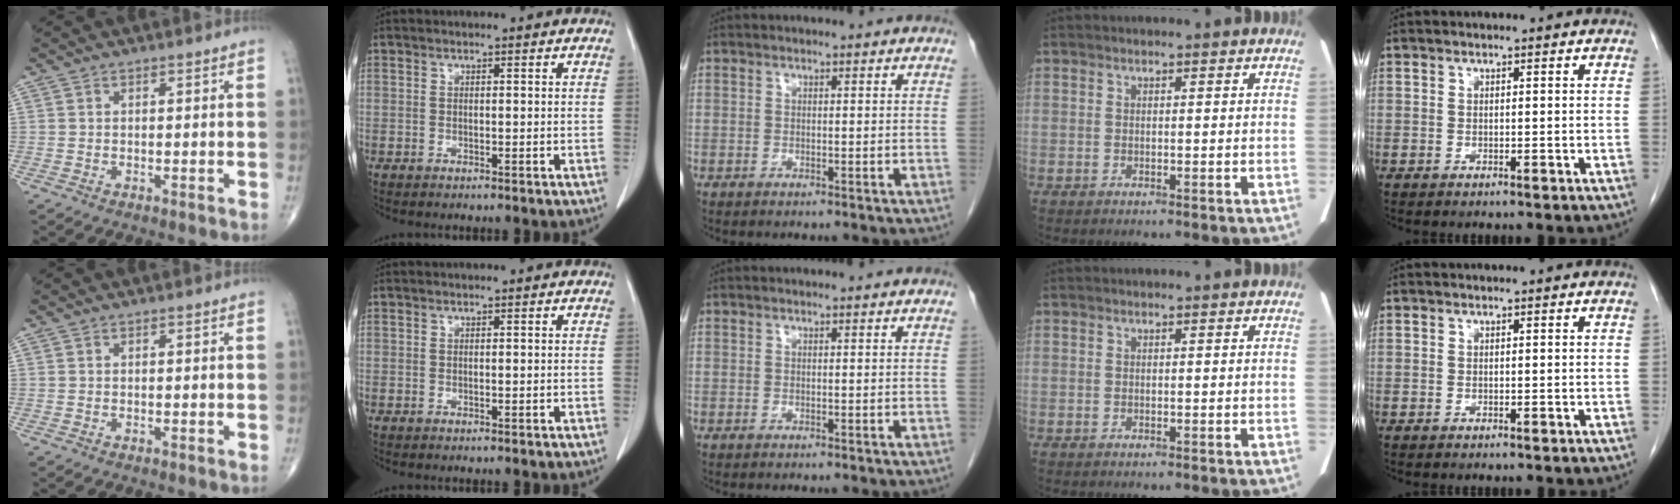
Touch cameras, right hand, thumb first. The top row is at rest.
{}